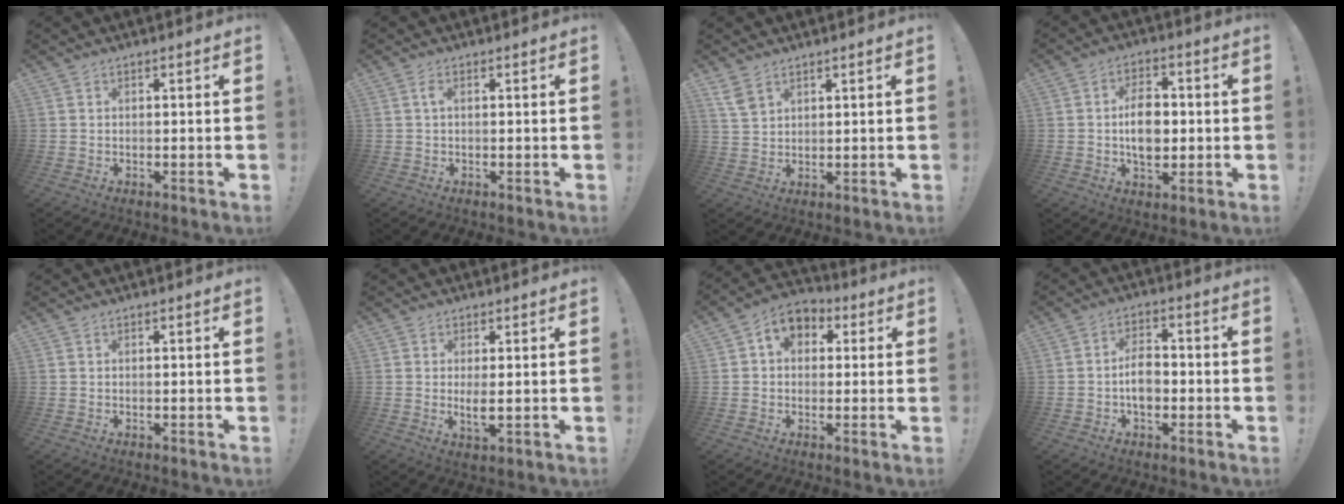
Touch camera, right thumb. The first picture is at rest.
{"total": 1.5, "force": [0.1, 0.4, 1.5], "torque": [-0.035, 0.006, 0.001]}
{"total": 4.8, "force": [3.4, 2.4, 2.5], "torque": [-0.043, -0.016, 0.065]}
{"total": 9.8, "force": [-0.4, 6.8, 7.0], "torque": [-0.116, 0.011, -0.006]}
{"total": 0.0}
{"total": 3.7, "force": [0.5, 0.9, 3.5], "torque": [-0.059, -0.012, 0.006]}
{"total": 6.7, "force": [1.8, 5.3, 3.8], "torque": [-0.059, 0.004, 0.038]}
{"total": 7.2, "force": [-1.7, 4.8, 5.1], "torque": [-0.085, 0.015, -0.030]}